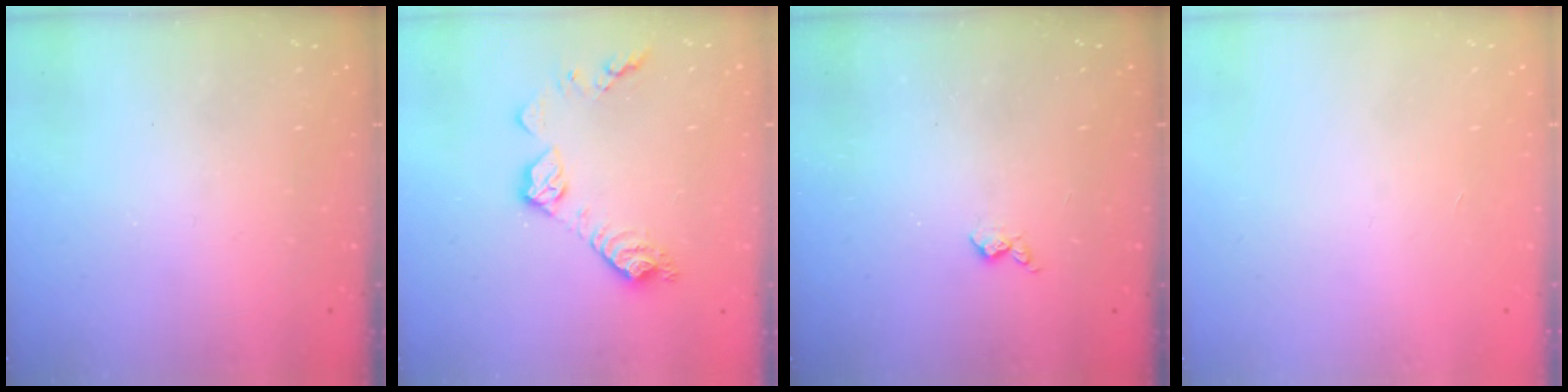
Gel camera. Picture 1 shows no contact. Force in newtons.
{"total": 11.4, "press": 11.4, "slide": 0.5}
{"total": 3.6, "press": 3.6, "slide": 0.6}
{"total": 0.0}